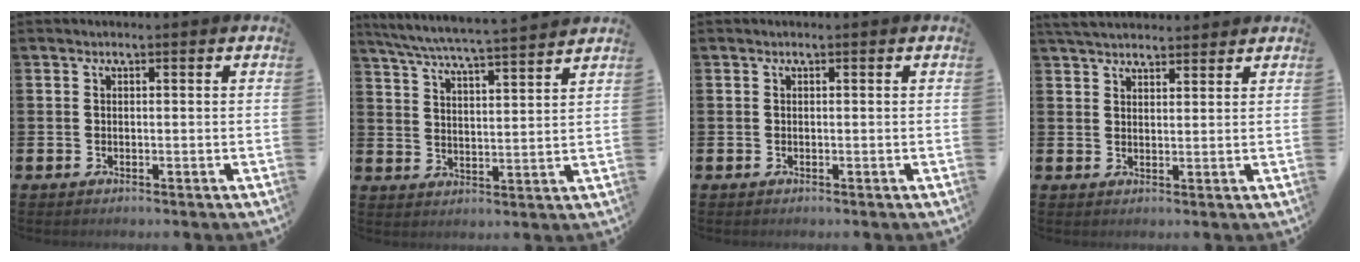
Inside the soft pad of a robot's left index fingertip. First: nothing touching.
{"total": 6.5, "force": [6.1, -0.1, 2.0], "torque": [-0.062, -0.043, 0.106]}
{"total": 0.0}
{"total": 4.1, "force": [3.9, 0.9, 0.6], "torque": [-0.016, -0.014, 0.073]}